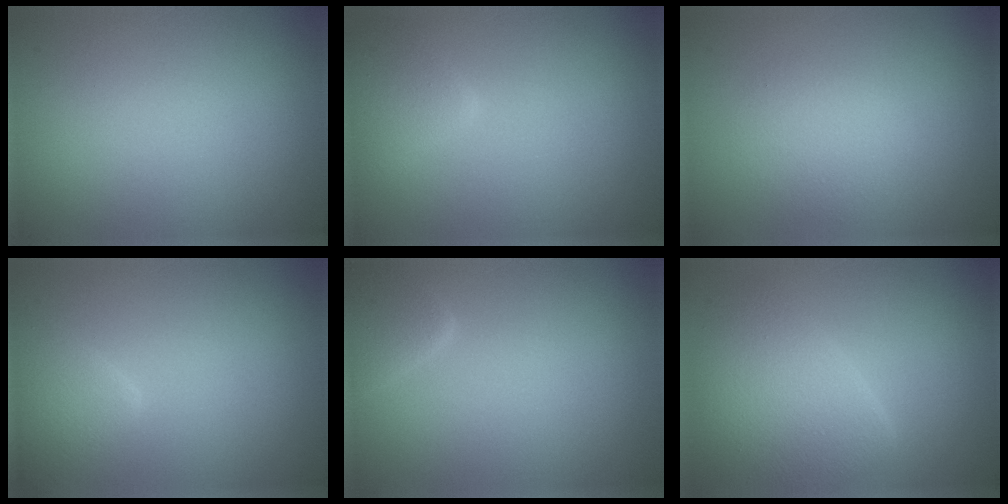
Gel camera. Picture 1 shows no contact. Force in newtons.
{"total": 2.7, "press": 2.7, "slide": 0.1}
{"total": 2.3, "press": 2.3, "slide": 0.1}
{"total": 2.8, "press": 2.8, "slide": 0.1}
{"total": 2.3, "press": 2.3, "slide": 0.2}
{"total": 5.3, "press": 5.3, "slide": 0.1}